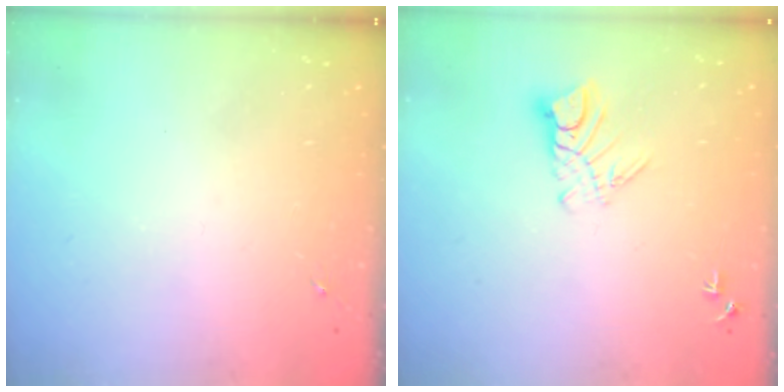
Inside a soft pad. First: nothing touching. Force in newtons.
{"total": 7.6, "press": 7.5, "slide": 0.7}